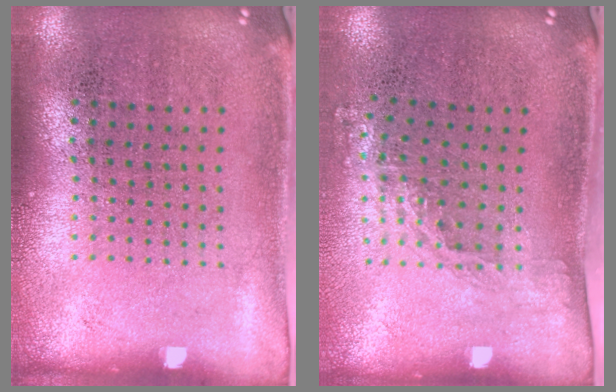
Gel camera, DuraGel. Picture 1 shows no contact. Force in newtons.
{"total": 1.4, "press": 1.1, "slide": 0.9}